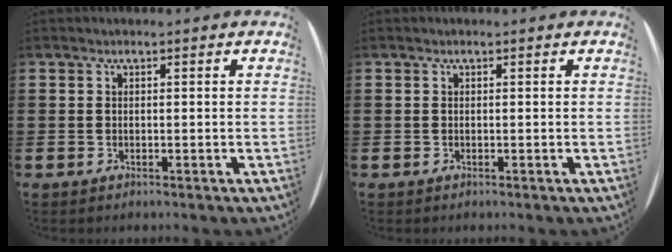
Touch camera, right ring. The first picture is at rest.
{"total": 0.0}